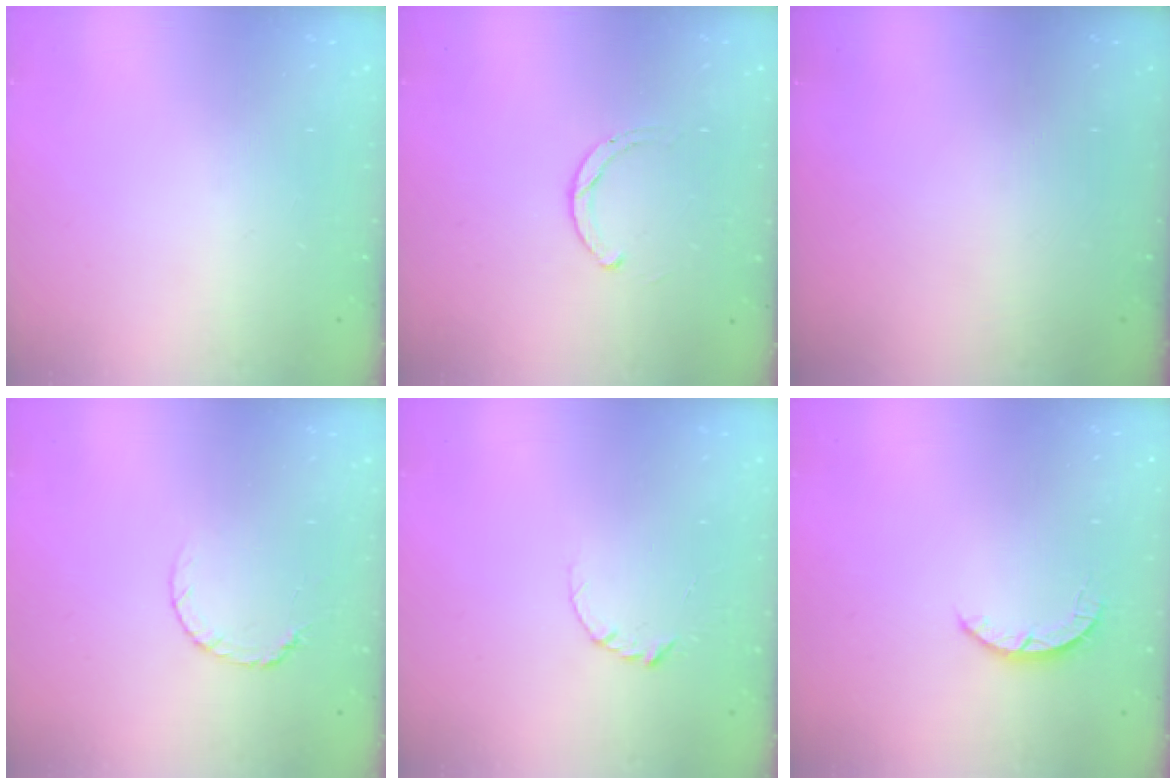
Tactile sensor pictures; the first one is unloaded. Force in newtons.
{"total": 1.9, "press": 1.9, "slide": 0.2}
{"total": 0.0}
{"total": 5.3, "press": 5.2, "slide": 0.6}
{"total": 3.2, "press": 3.2, "slide": 0.3}
{"total": 2.5, "press": 2.4, "slide": 0.4}